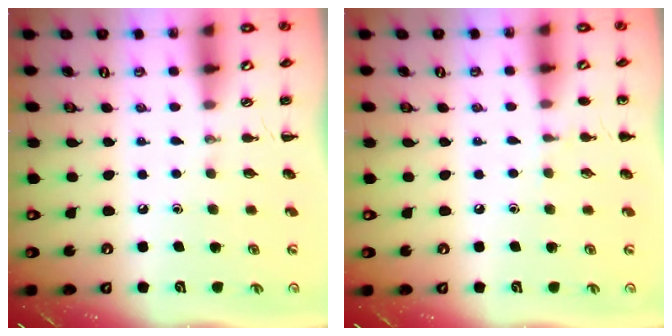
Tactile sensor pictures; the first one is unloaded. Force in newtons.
{"total": 4.8, "press": 4.5, "slide": 1.5}